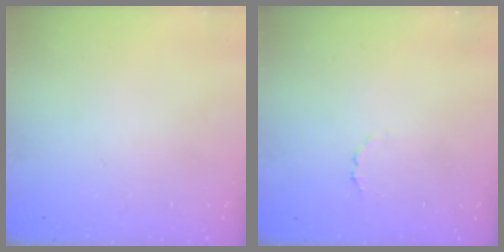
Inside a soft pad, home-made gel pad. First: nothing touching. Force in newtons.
{"total": 1.7, "press": 1.7, "slide": 0.5}